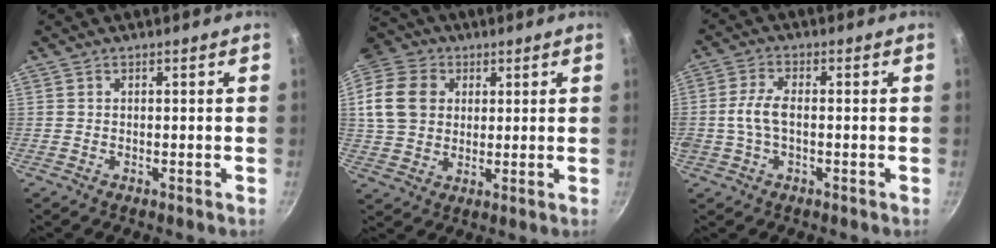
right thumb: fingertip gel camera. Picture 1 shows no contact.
{"total": 15.4, "force": [4.8, 12.5, 7.7], "torque": [-0.142, 0.006, 0.085]}
{"total": 5.5, "force": [-0.5, 2.8, 4.8], "torque": [-0.100, 0.014, -0.014]}